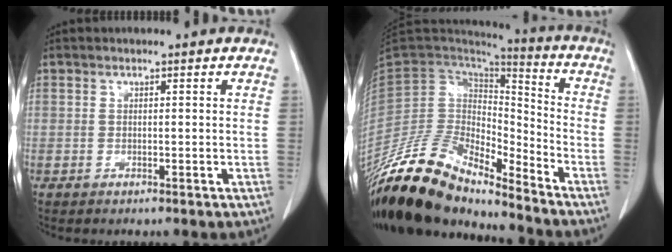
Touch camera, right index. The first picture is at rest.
{"total": 18.7, "force": [-16.3, 5.0, 7.7], "torque": [-0.137, 0.027, -0.296]}